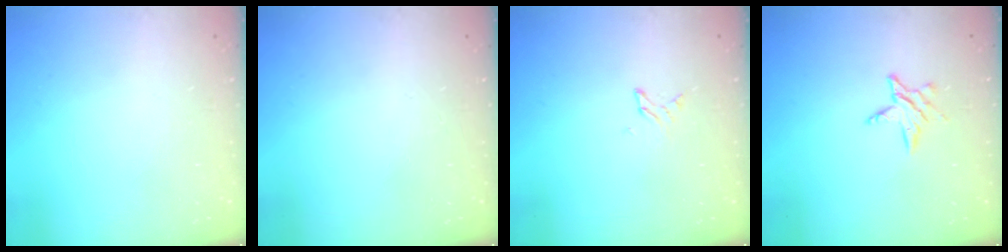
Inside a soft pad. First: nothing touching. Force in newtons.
{"total": 0.0}
{"total": 2.2, "press": 2.2, "slide": 0.3}
{"total": 5.0, "press": 5.0, "slide": 0.6}